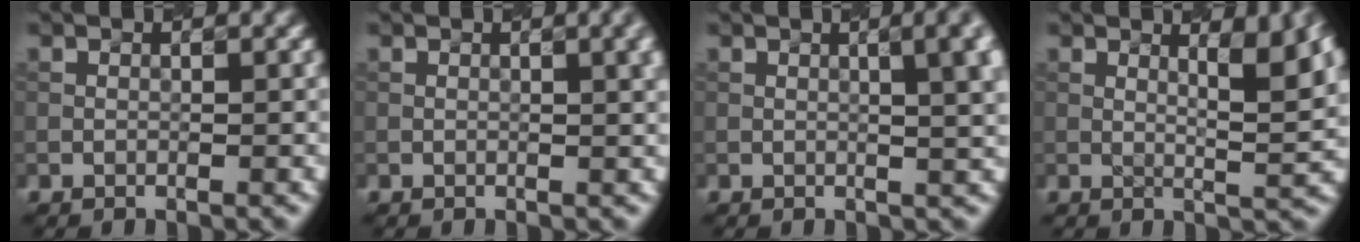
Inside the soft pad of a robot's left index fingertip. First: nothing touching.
{"total": 3.0, "force": [0.9, 1.0, 2.6], "torque": [-0.025, 0.005, 0.011]}
{"total": 6.2, "force": [1.5, 2.4, 5.5], "torque": [-0.029, 0.019, 0.013]}
{"total": 5.6, "force": [2.2, 1.6, 4.9], "torque": [-0.053, 0.000, 0.032]}